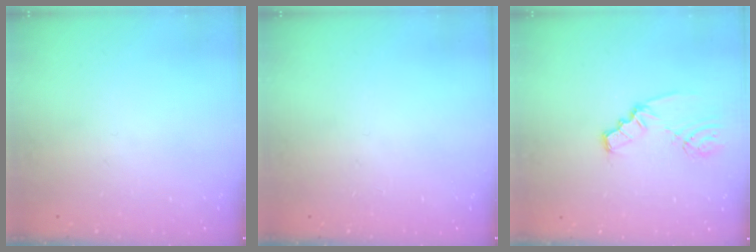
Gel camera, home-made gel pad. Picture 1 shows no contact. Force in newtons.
{"total": 0.0}
{"total": 3.7, "press": 3.7, "slide": 0.3}